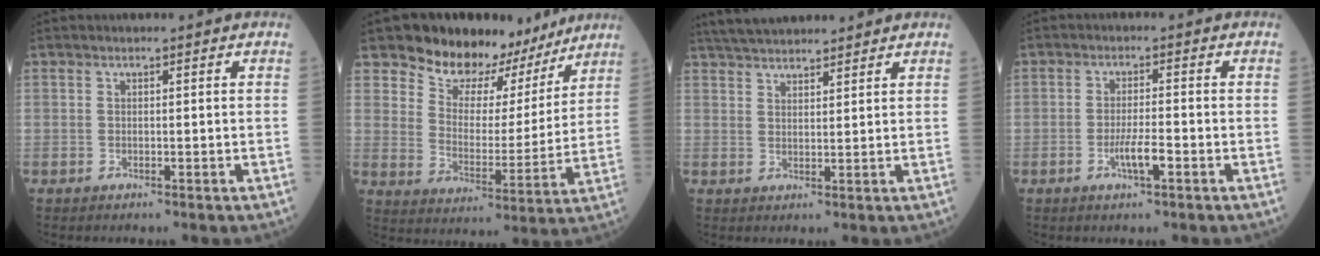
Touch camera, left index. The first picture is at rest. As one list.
[{"total": 13.3, "force": [11.1, 6.5, 3.3], "torque": [-0.045, -0.004, 0.163]}, {"total": 9.4, "force": [8.6, 1.8, 3.5], "torque": [-0.061, 0.035, 0.141]}, {"total": 3.5, "force": [-1.6, 0.3, 3.1], "torque": [-0.059, -0.001, -0.030]}]